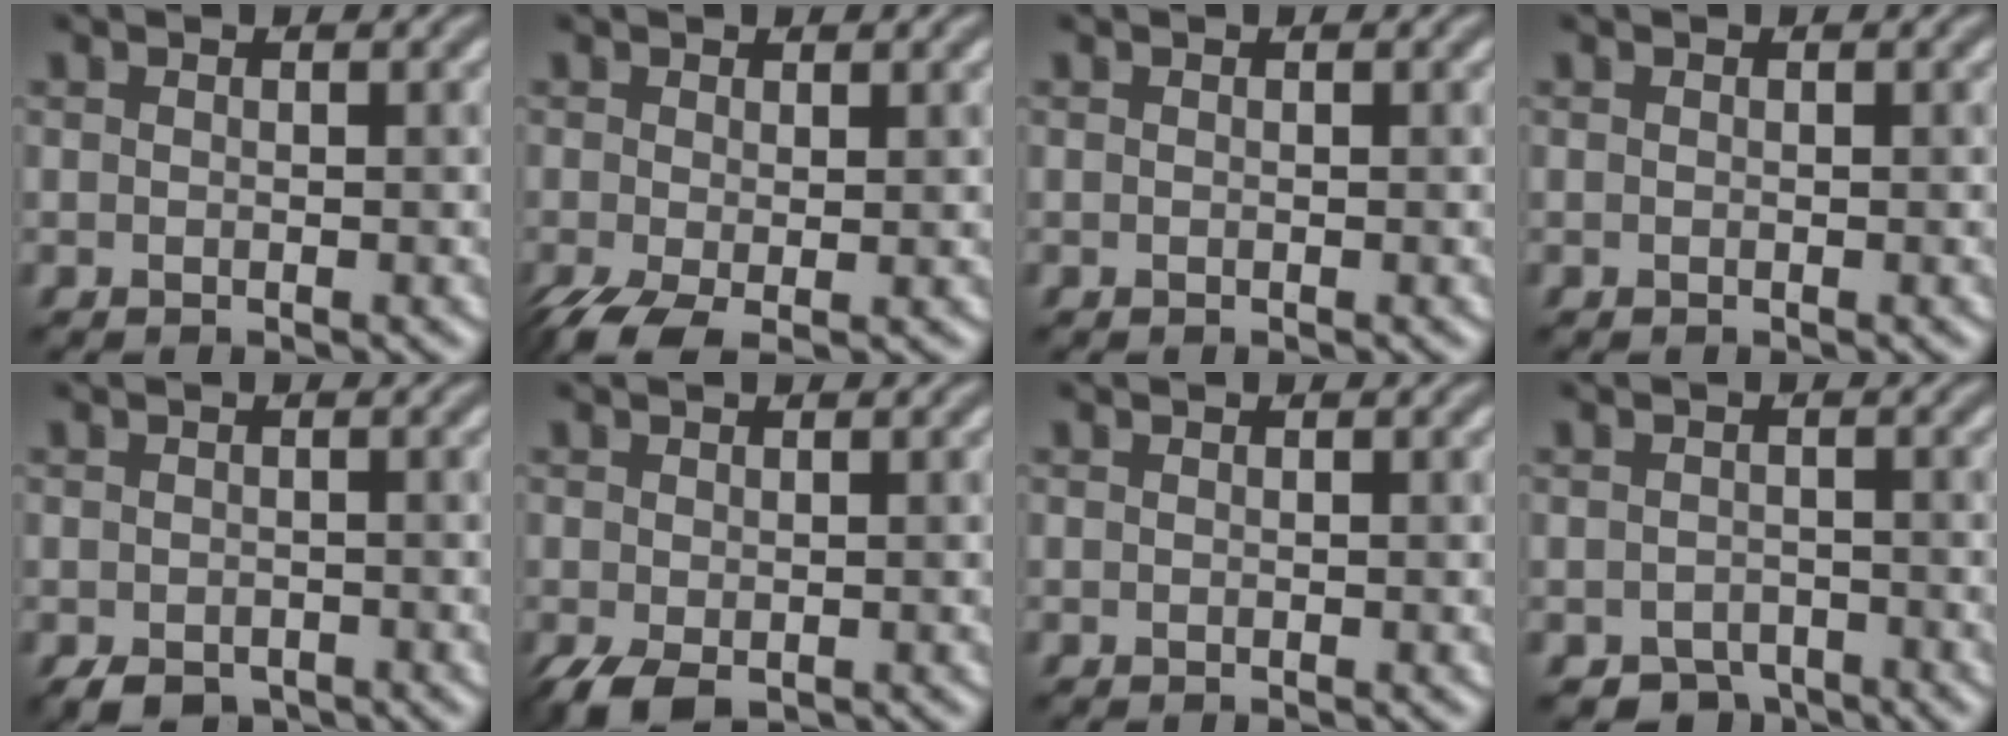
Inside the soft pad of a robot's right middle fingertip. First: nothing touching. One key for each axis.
{"total": 3.6, "fx": -1.4, "fy": 1.6, "fz": 2.9, "tx": -0.069, "ty": -0.012, "tz": -0.028}
{"total": 0.0}
{"total": 0.0}
{"total": 2.4, "fx": -1.6, "fy": 1.4, "fz": 1.2, "tx": -0.018, "ty": -0.008, "tz": -0.027}
{"total": 2.6, "fx": -1.2, "fy": 1.4, "fz": 1.8, "tx": -0.042, "ty": -0.012, "tz": -0.020}
{"total": 0.0}
{"total": 2.4, "fx": -2.0, "fy": 1.3, "fz": 0.4, "tx": 0.003, "ty": -0.003, "tz": -0.036}